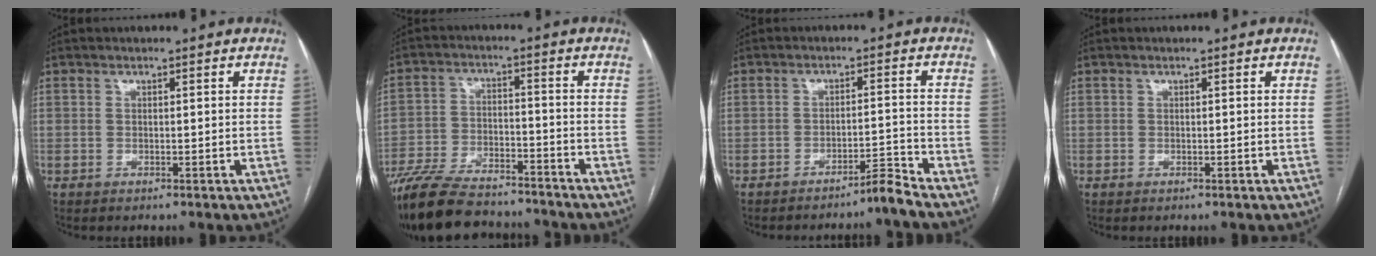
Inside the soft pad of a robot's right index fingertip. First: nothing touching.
{"total": 14.4, "force": [-13.0, 3.8, 4.8], "torque": [-0.087, 0.004, -0.210]}
{"total": 3.8, "force": [-3.4, -1.3, 1.1], "torque": [-0.009, -0.012, -0.057]}
{"total": 0.0}